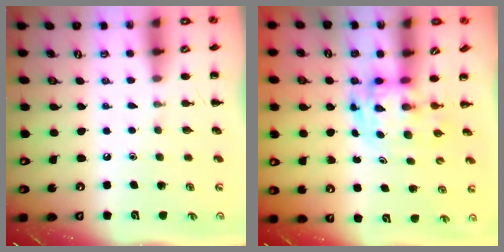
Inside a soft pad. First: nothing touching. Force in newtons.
{"total": 3.3, "press": 3.2, "slide": 0.6}